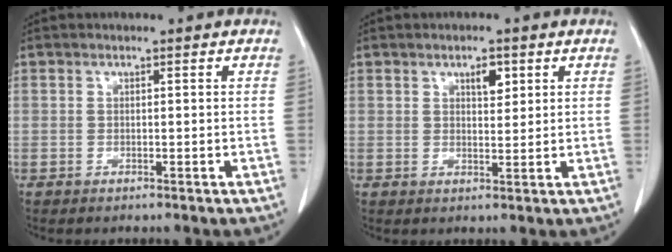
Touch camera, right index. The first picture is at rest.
{"total": 2.9, "force": [1.5, 1.2, 2.1], "torque": [-0.034, -0.003, 0.025]}